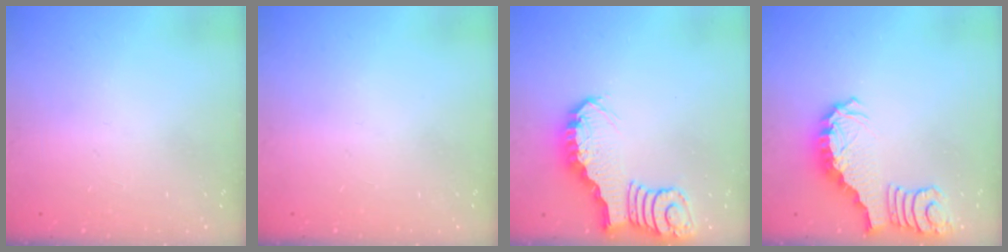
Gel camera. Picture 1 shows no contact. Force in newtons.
{"total": 0.0}
{"total": 3.0, "press": 2.9, "slide": 0.4}
{"total": 3.0, "press": 2.9, "slide": 0.5}